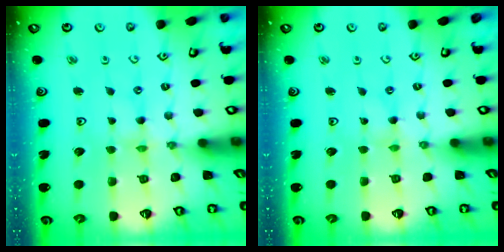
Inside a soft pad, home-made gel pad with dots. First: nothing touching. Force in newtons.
{"total": 0.0}